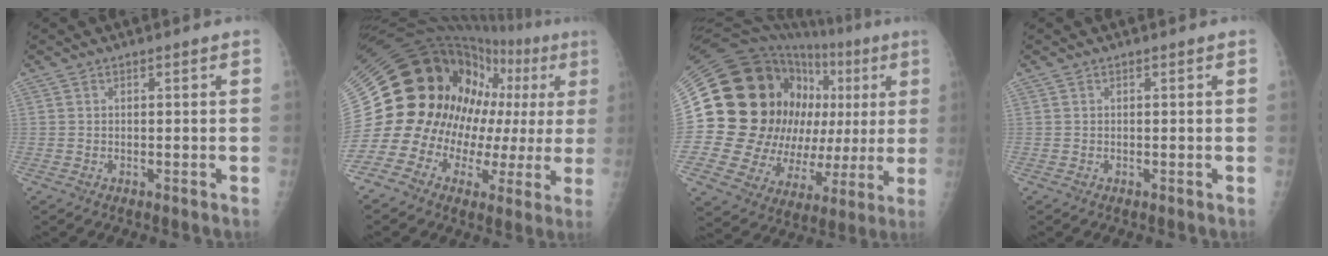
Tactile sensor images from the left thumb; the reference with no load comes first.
{"total": 28.7, "force": [2.0, 18.8, 21.6], "torque": [-0.337, 0.050, 0.033]}
{"total": 34.2, "force": [4.5, 20.4, 27.1], "torque": [-0.399, 0.044, 0.088]}
{"total": 0.0}